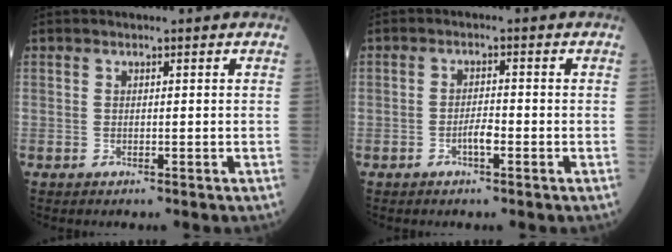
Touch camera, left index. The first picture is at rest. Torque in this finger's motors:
{"motor_torque": [0.42, 0.35, 0.03, 0.01]}